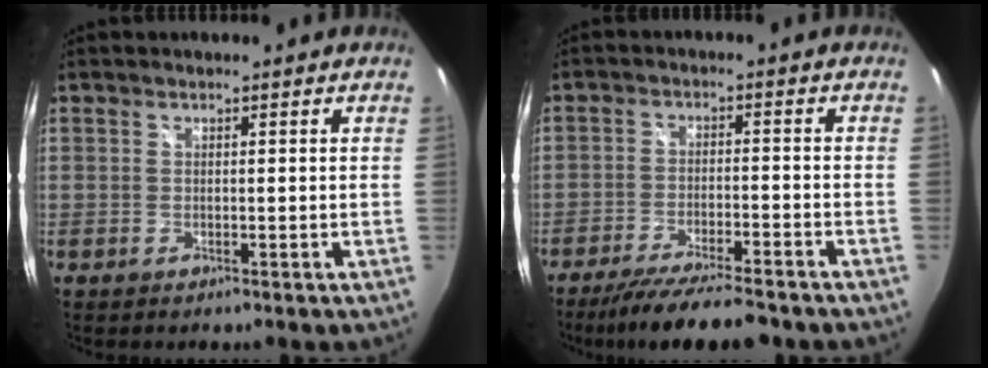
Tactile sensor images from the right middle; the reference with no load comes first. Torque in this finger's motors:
{"motor_torque": [0.89, -1.10, 0.10, 0.02]}